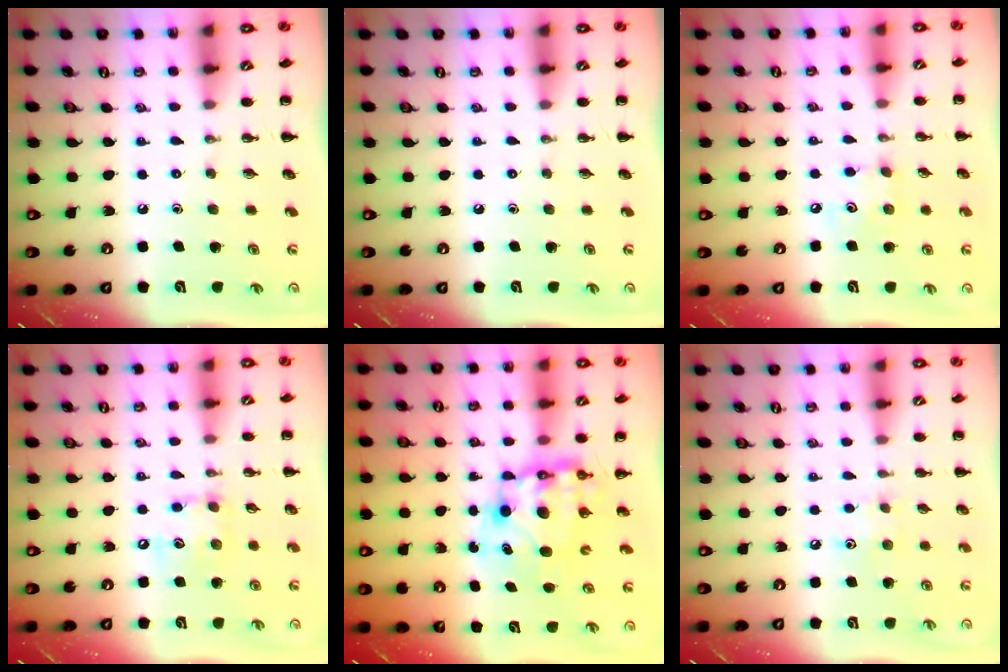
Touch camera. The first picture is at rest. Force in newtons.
{"total": 0.0}
{"total": 4.8, "press": 4.7, "slide": 0.9}
{"total": 9.0, "press": 9.0, "slide": 1.0}
{"total": 9.6, "press": 9.3, "slide": 2.2}
{"total": 5.9, "press": 5.8, "slide": 1.3}